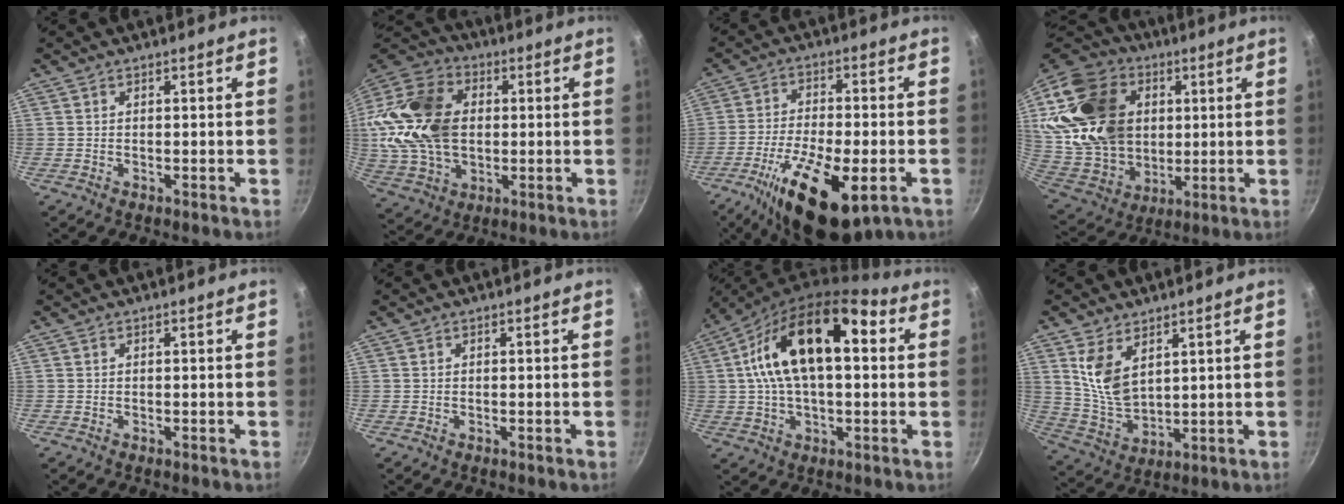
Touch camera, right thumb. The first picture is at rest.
{"total": 21.1, "force": [1.8, 15.2, 14.6], "torque": [-0.272, 0.020, 0.034]}
{"total": 18.2, "force": [-7.6, 6.7, 15.1], "torque": [-0.259, 0.008, -0.124]}
{"total": 26.8, "force": [5.9, 20.5, 16.3], "torque": [-0.286, -0.005, 0.122]}
{"total": 0.0}
{"total": 0.0}
{"total": 17.0, "force": [3.7, 8.7, 14.1], "torque": [-0.216, 0.026, 0.047]}
{"total": 9.2, "force": [4.3, 5.2, 6.3], "torque": [-0.112, -0.039, 0.096]}